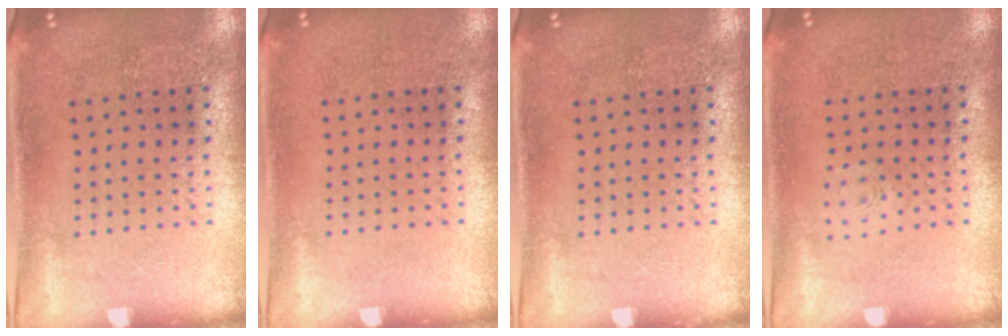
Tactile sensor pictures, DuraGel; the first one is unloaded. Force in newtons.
{"total": 0.0}
{"total": 0.0}
{"total": 0.7, "press": 0.6, "slide": 0.2}